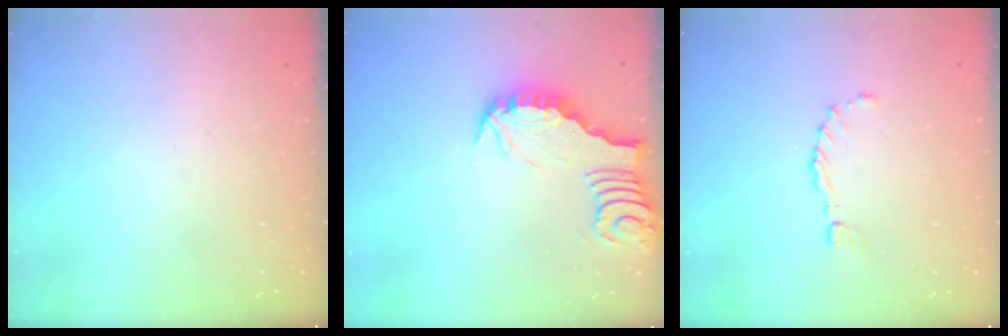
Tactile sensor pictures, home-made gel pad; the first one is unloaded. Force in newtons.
{"total": 3.4, "press": 3.3, "slide": 0.4}
{"total": 0.9, "press": 0.9, "slide": 0.4}